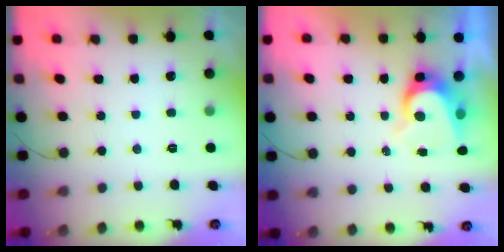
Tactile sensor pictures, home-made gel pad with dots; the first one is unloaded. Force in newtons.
{"total": 6.5, "press": 6.5, "slide": 0.6}